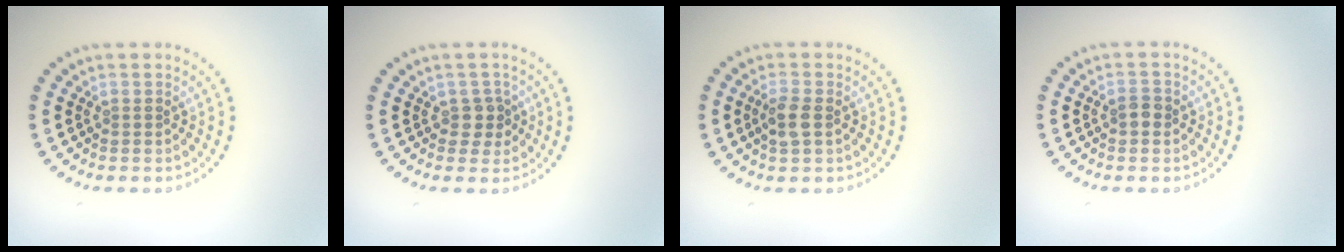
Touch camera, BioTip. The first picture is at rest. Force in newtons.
{"total": 1.7, "press": 1.5, "slide": 0.8}
{"total": 2.1, "press": 2.0, "slide": 0.5}
{"total": 1.3, "press": 1.3, "slide": 0.2}